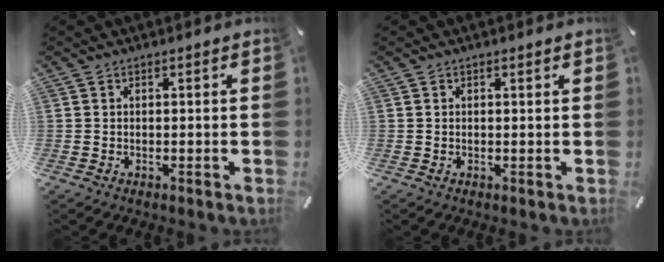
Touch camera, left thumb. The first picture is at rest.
{"total": 0.0}